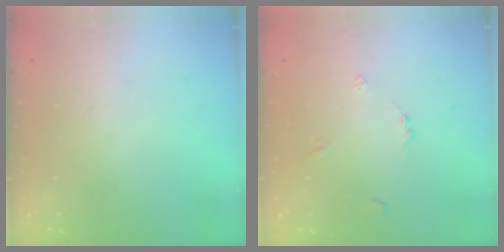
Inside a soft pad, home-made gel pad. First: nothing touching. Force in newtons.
{"total": 2.4, "press": 2.4, "slide": 0.5}